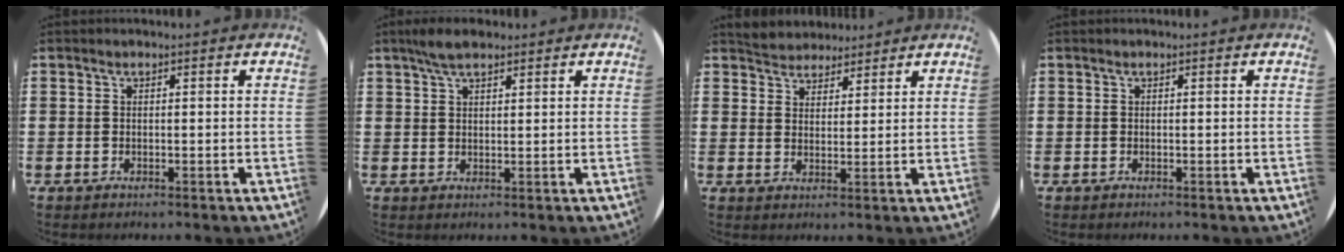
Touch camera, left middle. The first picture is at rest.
{"total": 3.8, "force": [2.8, 1.2, 2.2], "torque": [-0.040, 0.004, 0.049]}
{"total": 3.8, "force": [3.7, 1.1, -0.1], "torque": [-0.008, -0.005, 0.070]}
{"total": 0.0}